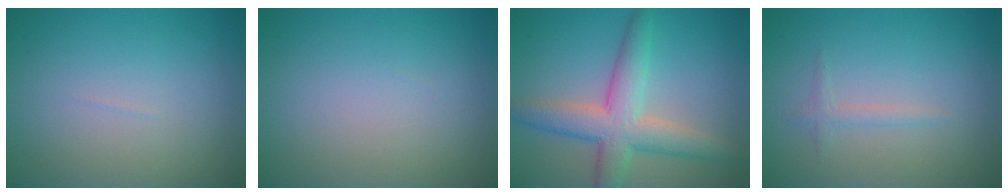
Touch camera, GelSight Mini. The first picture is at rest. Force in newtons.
{"total": 0.0}
{"total": 5.9, "press": 5.9, "slide": 0.3}
{"total": 1.0, "press": 1.0, "slide": 0.0}